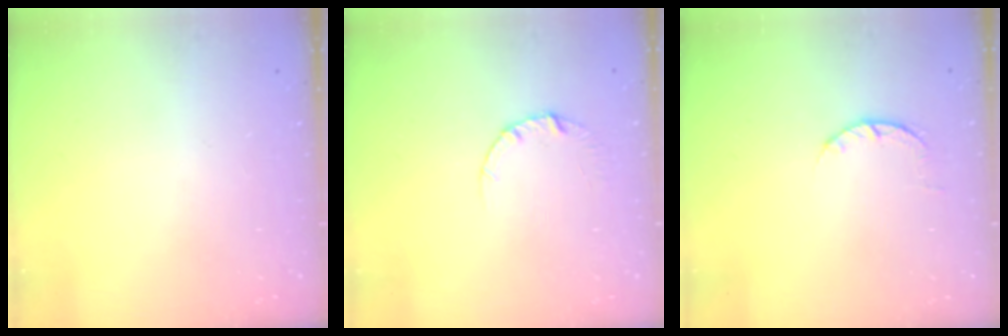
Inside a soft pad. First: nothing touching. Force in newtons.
{"total": 3.4, "press": 3.4, "slide": 0.4}
{"total": 3.2, "press": 3.2, "slide": 0.4}